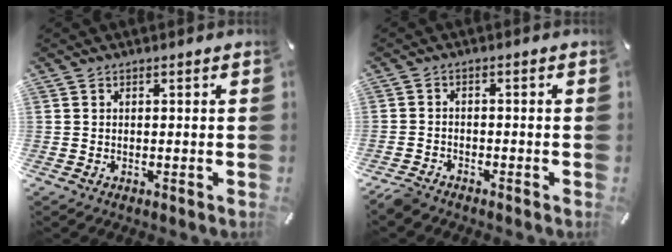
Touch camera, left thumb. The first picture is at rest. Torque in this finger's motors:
{"motor_torque": [-0.40, 0.62, 0.18, 0.12, 0.09]}